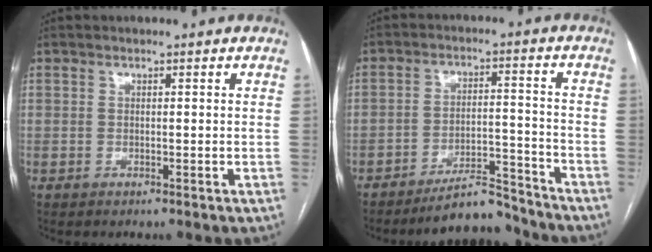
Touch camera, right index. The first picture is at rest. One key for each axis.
{"total": 8.0, "fx": -7.6, "fy": 1.4, "fz": 2.1, "tx": -0.028, "ty": 0.021, "tz": -0.125}